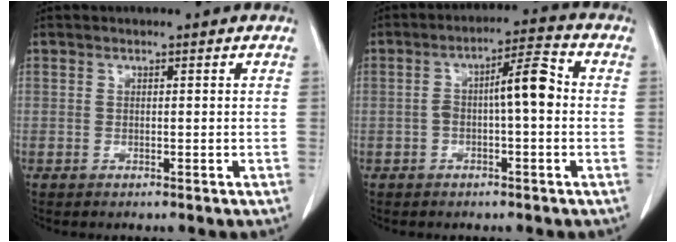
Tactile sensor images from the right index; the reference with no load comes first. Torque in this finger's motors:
{"motor_torque": [0.34, 0.13, 0.17, 0.08]}